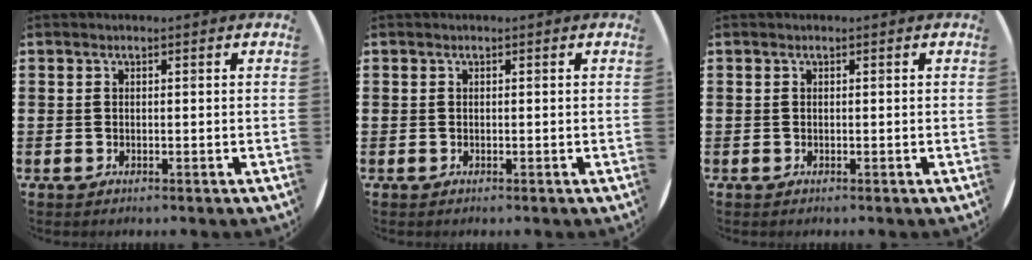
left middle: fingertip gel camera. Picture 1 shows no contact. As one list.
[{"total": 0.0}, {"total": 0.0}]